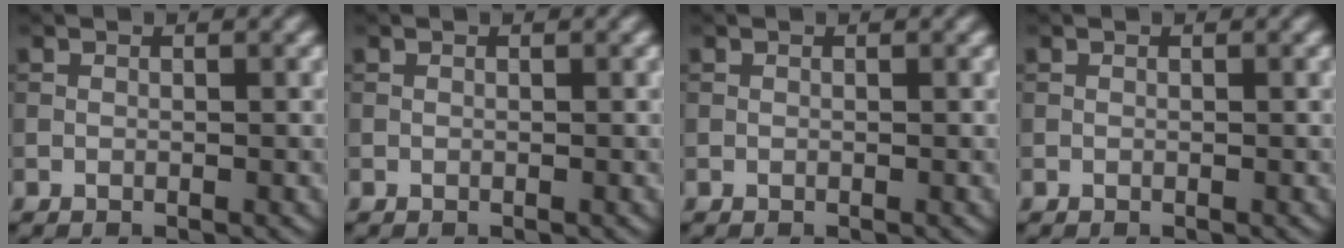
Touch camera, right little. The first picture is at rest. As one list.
[{"total": 0.0}, {"total": 0.0}, {"total": 0.0}]